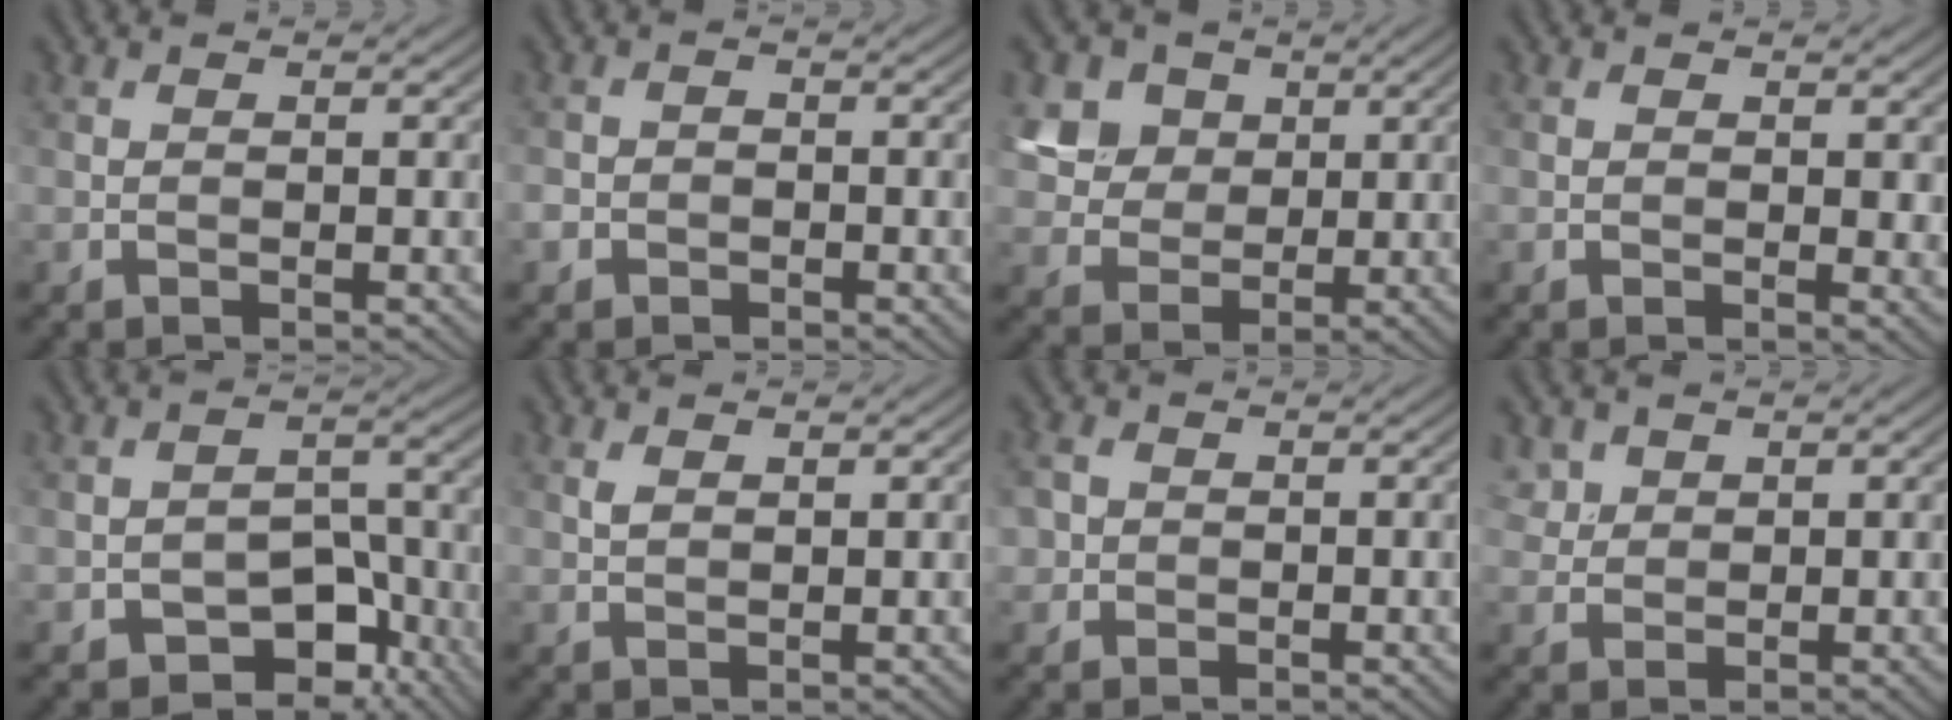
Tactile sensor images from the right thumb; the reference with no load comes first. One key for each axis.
{"total": 1.9, "fx": -1.2, "fy": 1.5, "fz": 0.5, "tx": -0.004, "ty": 0.000, "tz": -0.024}
{"total": 9.6, "fx": 4.3, "fy": 7.6, "fz": 4.0, "tx": -0.141, "ty": 0.007, "tz": 0.087}
{"total": 1.5, "fx": 0.6, "fy": 0.8, "fz": 1.1, "tx": -0.012, "ty": -0.005, "tz": 0.012}
{"total": 8.0, "fx": -4.8, "fy": 4.9, "fz": 4.2, "tx": -0.059, "ty": -0.002, "tz": -0.075}
{"total": 1.2, "fx": 0.8, "fy": 0.4, "fz": 0.8, "tx": -0.025, "ty": 0.000, "tz": 0.019}
{"total": 2.7, "fx": 0.0, "fy": 2.5, "fz": 1.1, "tx": -0.034, "ty": 0.002, "tz": 0.000}
{"total": 2.9, "fx": 1.7, "fy": 2.2, "fz": 0.9, "tx": -0.032, "ty": -0.003, "tz": 0.040}